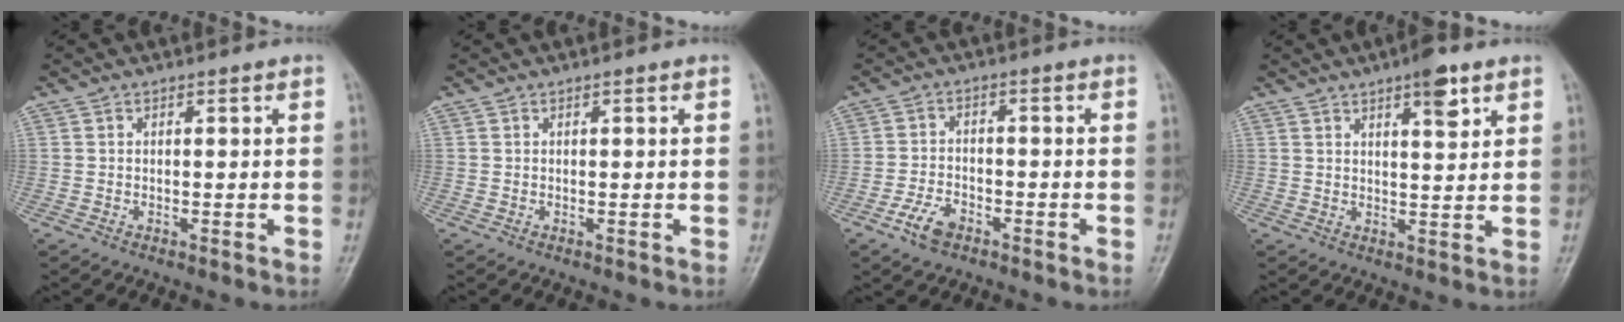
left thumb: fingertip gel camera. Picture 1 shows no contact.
{"total": 0.0}
{"total": 5.0, "force": [-3.0, 2.7, 2.9], "torque": [-0.055, 0.015, -0.057]}
{"total": 5.9, "force": [3.5, 1.8, 4.4], "torque": [-0.053, -0.017, 0.047]}